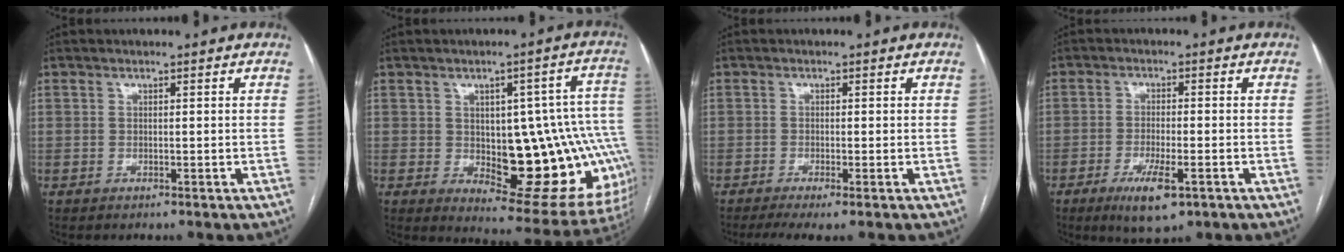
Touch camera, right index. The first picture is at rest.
{"total": 20.1, "force": [-2.2, 7.8, 18.4], "torque": [-0.147, 0.033, 0.001]}
{"total": 3.7, "force": [-2.4, 0.2, 2.8], "torque": [-0.049, -0.010, -0.042]}
{"total": 6.7, "force": [-3.4, 1.6, 5.6], "torque": [-0.103, -0.012, -0.052]}